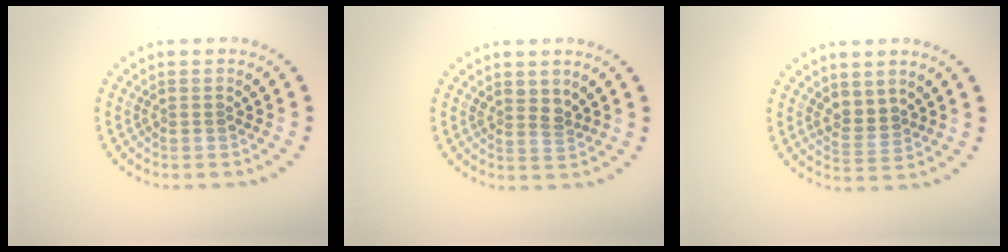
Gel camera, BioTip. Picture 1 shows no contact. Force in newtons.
{"total": 1.4, "press": 1.1, "slide": 0.9}
{"total": 1.8, "press": 1.5, "slide": 1.0}